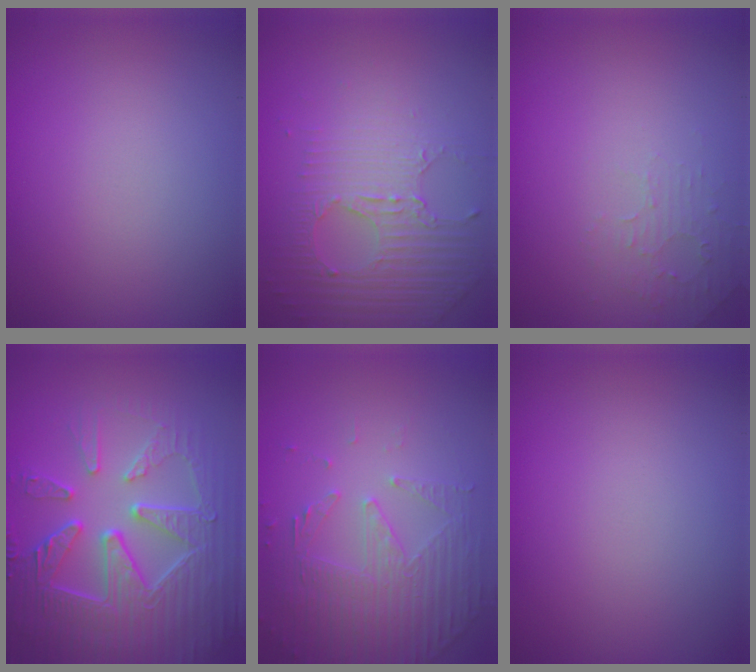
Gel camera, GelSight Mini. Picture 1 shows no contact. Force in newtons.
{"total": 4.9, "press": 3.2, "slide": 3.7}
{"total": 1.6, "press": 1.6, "slide": 0.4}
{"total": 9.1, "press": 6.5, "slide": 6.3}
{"total": 5.1, "press": 3.6, "slide": 3.6}
{"total": 0.0}